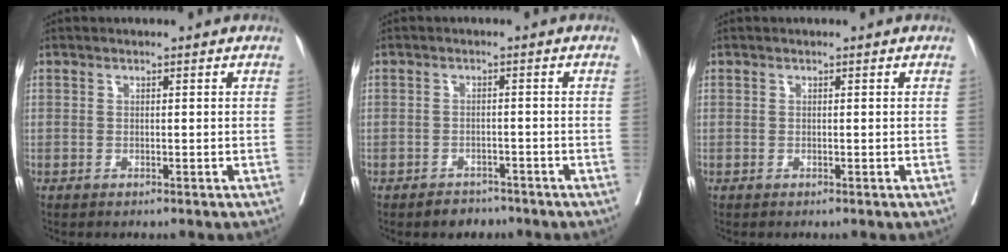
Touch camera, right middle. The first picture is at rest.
{"total": 2.9, "force": [-2.4, 1.6, 0.4], "torque": [-0.010, 0.004, -0.032]}
{"total": 0.0}